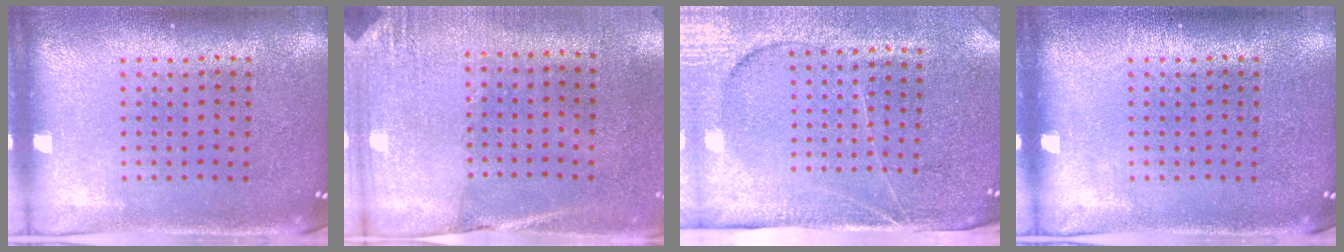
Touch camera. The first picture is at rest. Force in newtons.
{"total": 2.6, "press": 2.3, "slide": 1.2}
{"total": 4.0, "press": 3.5, "slide": 1.9}
{"total": 0.0}